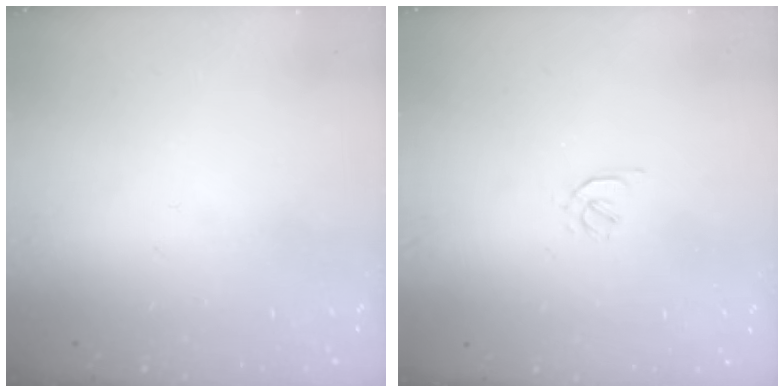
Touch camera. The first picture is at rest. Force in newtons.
{"total": 1.7, "press": 1.6, "slide": 0.5}